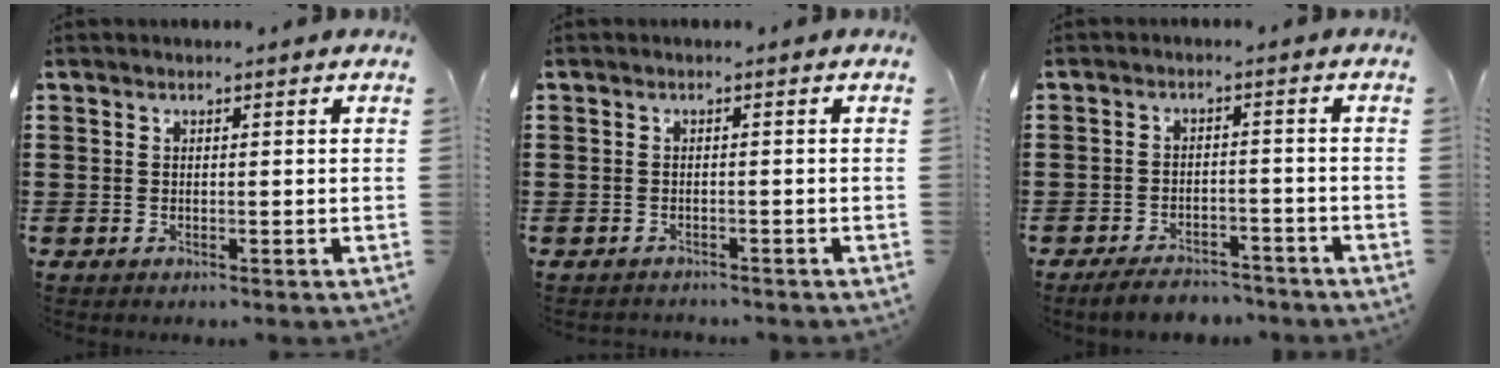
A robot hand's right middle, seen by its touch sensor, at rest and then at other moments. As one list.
[{"total": 0.9, "force": [-0.8, 0.0, -0.1], "torque": [-0.003, -0.001, -0.018]}, {"total": 4.0, "force": [-3.7, 0.7, 1.1], "torque": [-0.027, 0.002, -0.076]}]